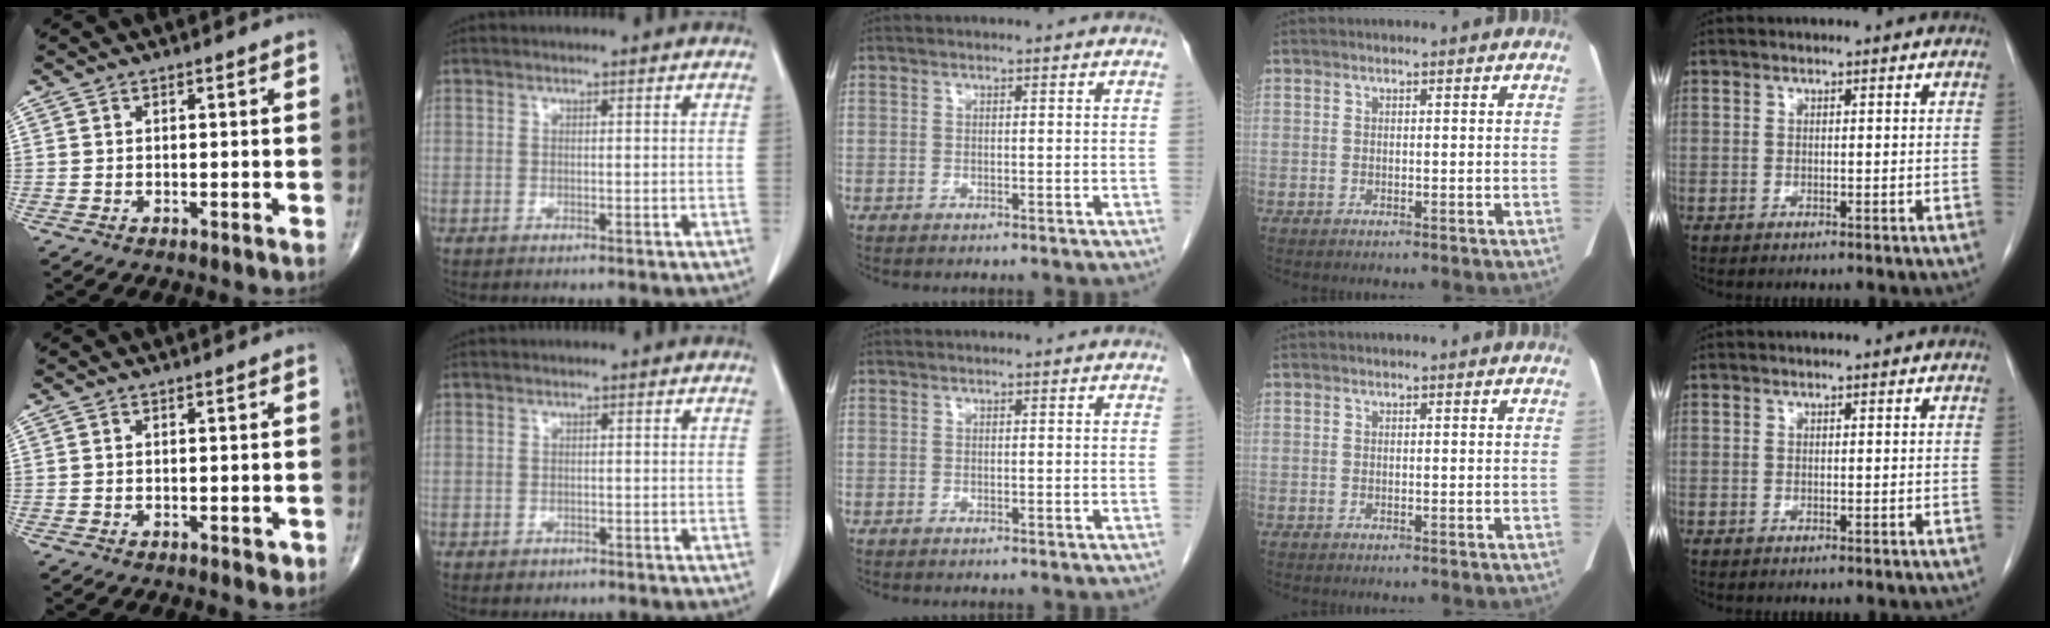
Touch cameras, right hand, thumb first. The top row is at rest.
{"thumb": {"total": 1.3, "force": [-0.5, 0.7, 1.0], "torque": [-0.009, -0.001, -0.006]}, "index": {"total": 0.9, "force": [-0.5, 0.8, 0.1], "torque": [-0.005, 0.003, -0.002]}}